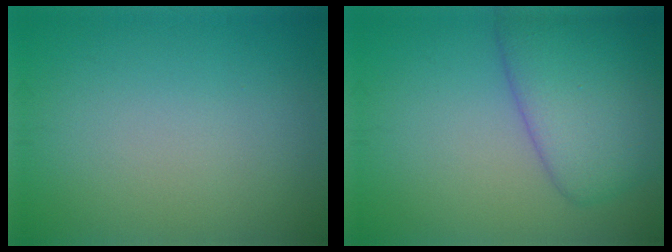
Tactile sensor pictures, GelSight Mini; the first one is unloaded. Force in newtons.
{"total": 6.3, "press": 6.3, "slide": 0.2}